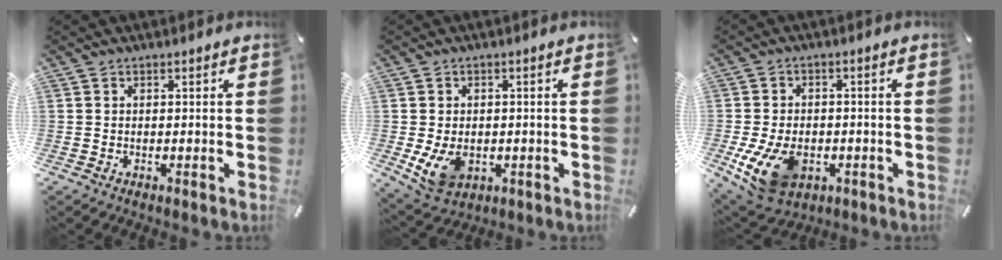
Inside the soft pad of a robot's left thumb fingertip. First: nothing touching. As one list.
[{"total": 7.2, "force": [-1.3, 5.5, 4.5], "torque": [-0.090, -0.001, -0.025]}, {"total": 12.1, "force": [-3.7, 8.6, 7.7], "torque": [-0.154, 0.009, -0.062]}]